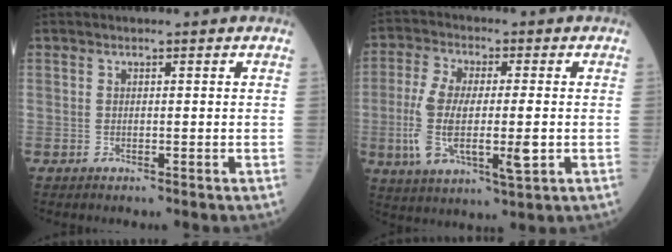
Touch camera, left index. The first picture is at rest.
{"total": 12.0, "force": [-1.9, 3.9, 11.2], "torque": [-0.232, -0.008, -0.029]}